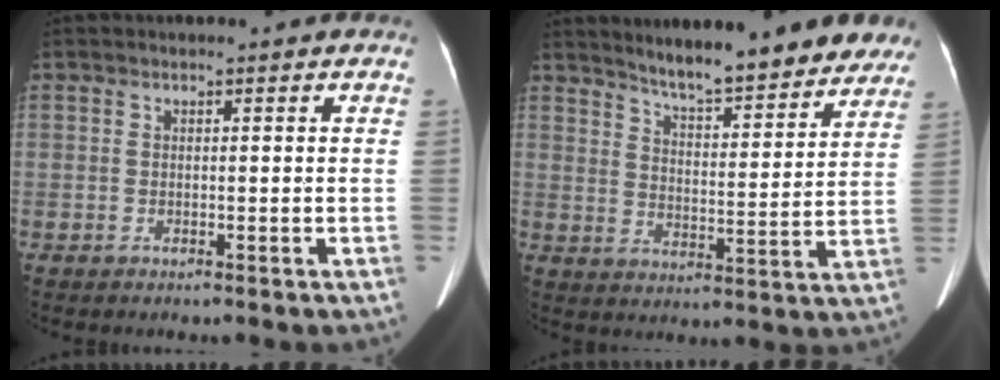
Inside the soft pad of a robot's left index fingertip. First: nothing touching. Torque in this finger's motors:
{"motor_torque": [0.59, -0.84, 0.34, 0.02]}